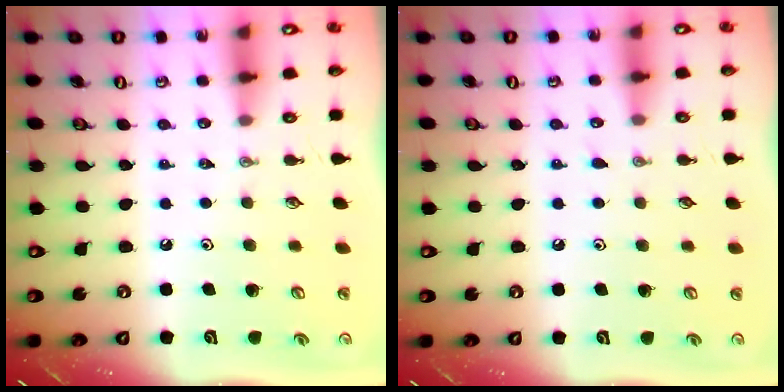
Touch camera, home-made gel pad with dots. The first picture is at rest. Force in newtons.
{"total": 4.6, "press": 4.6, "slide": 0.5}